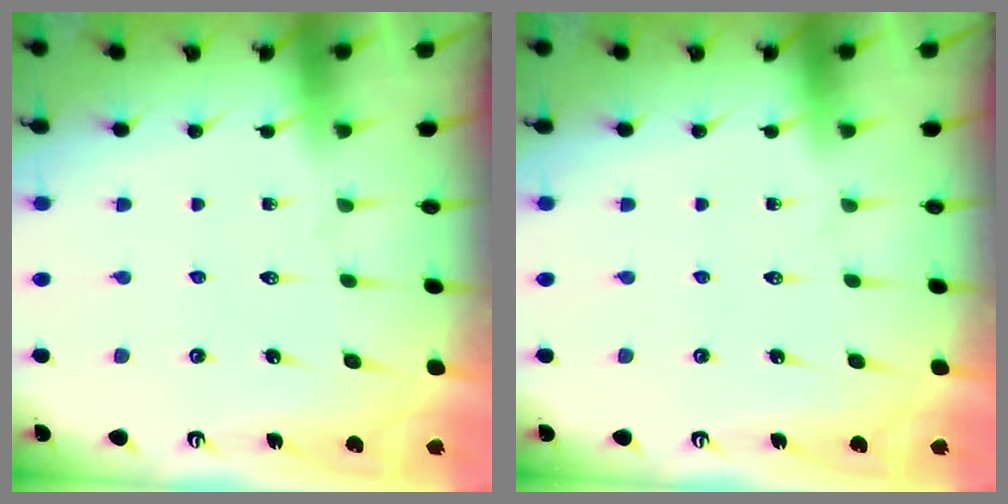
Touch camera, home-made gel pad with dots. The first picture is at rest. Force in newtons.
{"total": 0.0}